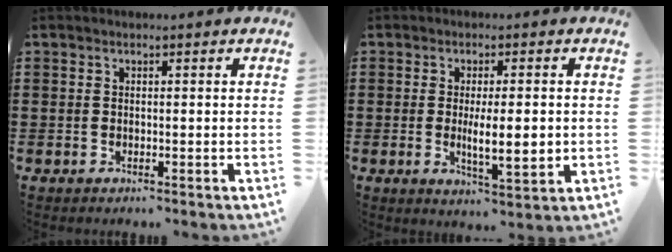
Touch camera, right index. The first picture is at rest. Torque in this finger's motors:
{"motor_torque": [1.82, -0.15, 0.53, 0.19]}